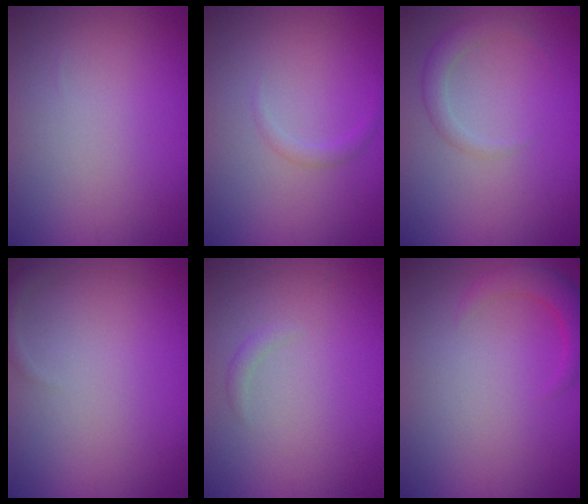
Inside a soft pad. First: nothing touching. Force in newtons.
{"total": 1.0, "press": 1.0, "slide": 0.1}
{"total": 1.8, "press": 1.8, "slide": 0.1}
{"total": 0.7, "press": 0.7, "slide": 0.1}
{"total": 0.7, "press": 0.7, "slide": 0.1}
{"total": 2.4, "press": 2.4, "slide": 0.2}